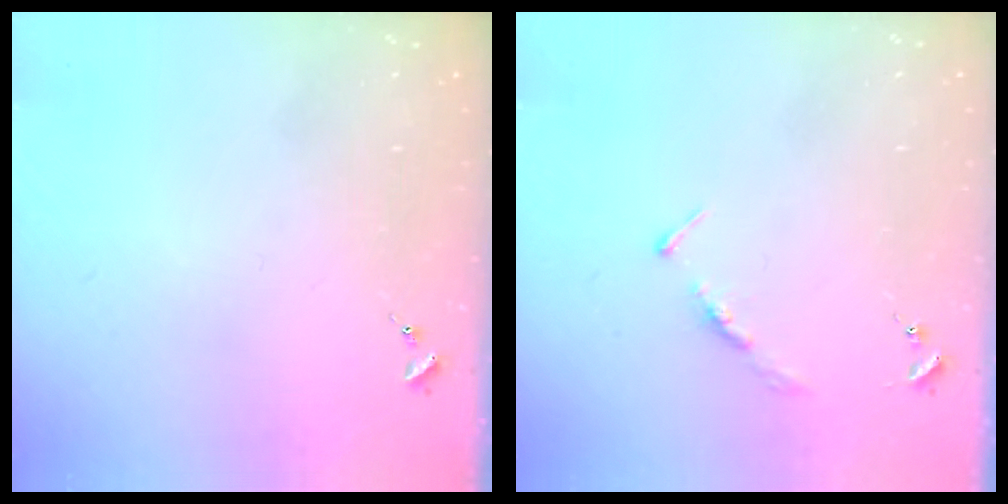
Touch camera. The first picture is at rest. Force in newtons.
{"total": 3.5, "press": 3.5, "slide": 0.4}